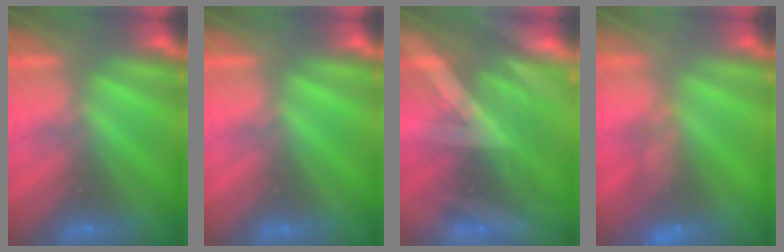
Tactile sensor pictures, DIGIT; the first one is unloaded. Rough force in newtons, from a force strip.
{"total": 0.0}
{"total": 2.9}
{"total": 6.5}